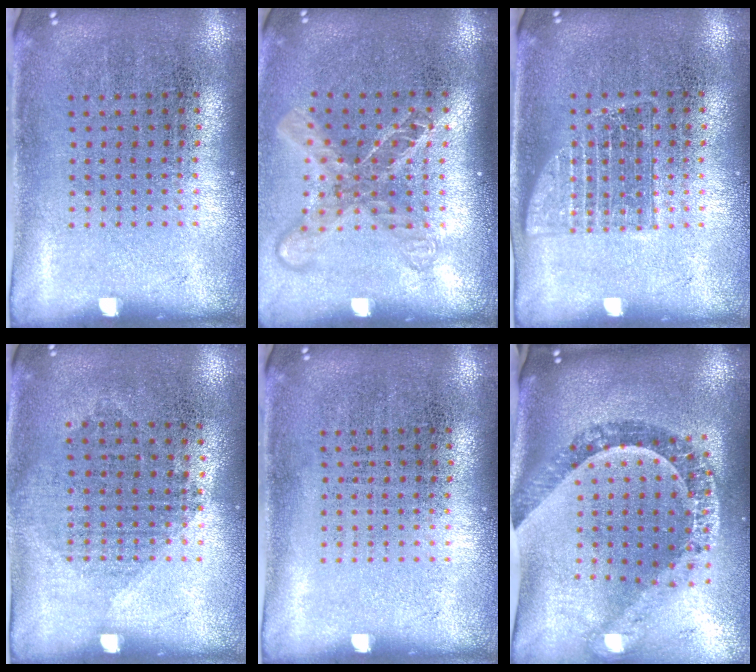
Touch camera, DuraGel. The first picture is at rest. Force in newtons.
{"total": 1.8, "press": 1.4, "slide": 1.2}
{"total": 1.0, "press": 1.0, "slide": 0.2}
{"total": 1.0, "press": 0.9, "slide": 0.4}
{"total": 0.0}
{"total": 1.8, "press": 1.6, "slide": 0.8}